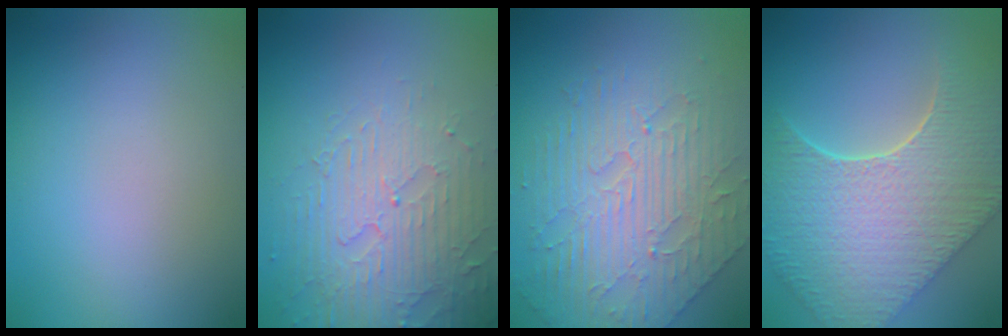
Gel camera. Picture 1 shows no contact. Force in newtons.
{"total": 4.2, "press": 4.2, "slide": 0.6}
{"total": 4.4, "press": 4.3, "slide": 0.8}
{"total": 9.7, "press": 7.1, "slide": 6.6}